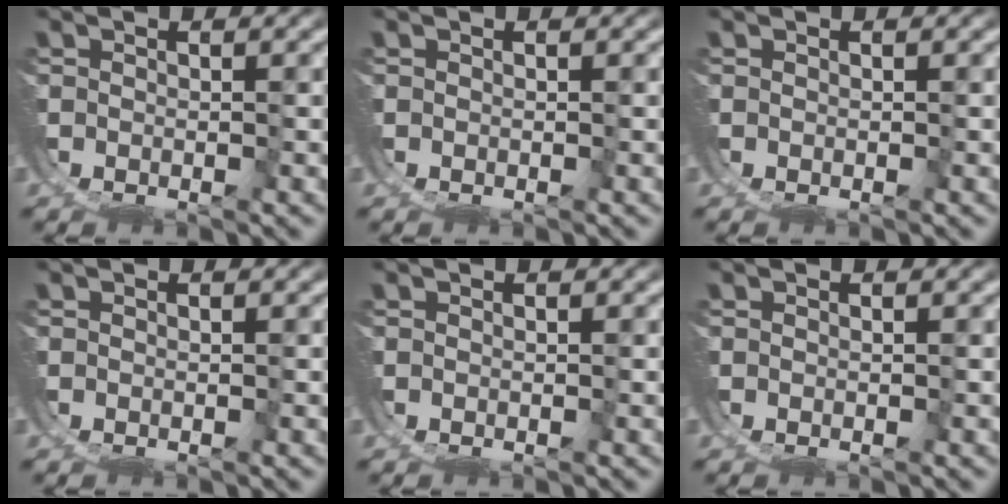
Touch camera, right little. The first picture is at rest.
{"total": 0.0}
{"total": 0.0}
{"total": 0.0}
{"total": 0.0}
{"total": 0.0}